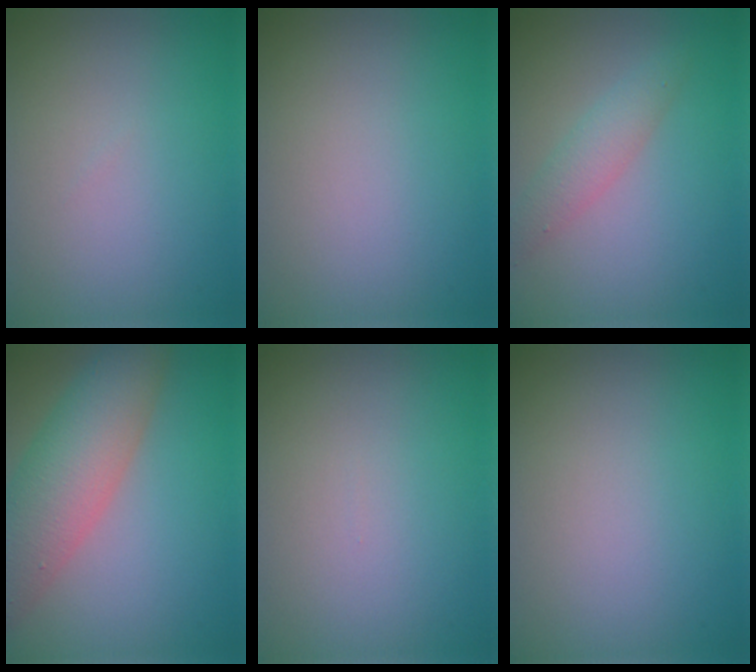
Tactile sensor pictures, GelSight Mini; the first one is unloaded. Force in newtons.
{"total": 0.0}
{"total": 2.3, "press": 2.3, "slide": 0.1}
{"total": 7.4, "press": 7.3, "slide": 0.3}
{"total": 0.0}
{"total": 0.0}